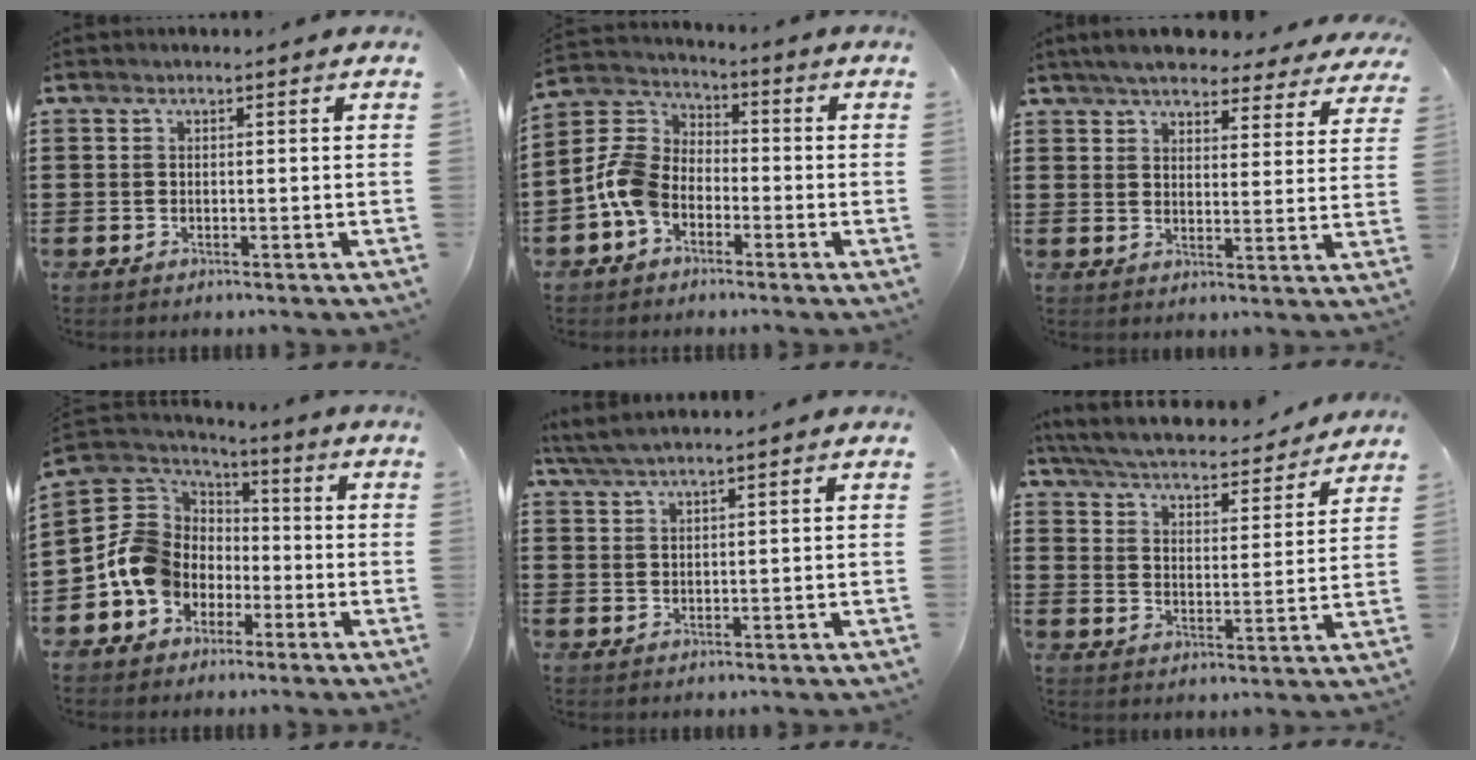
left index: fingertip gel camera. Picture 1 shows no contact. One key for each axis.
{"total": 7.4, "fx": -3.0, "fy": 5.4, "fz": 4.2, "tx": -0.133, "ty": 0.002, "tz": -0.069}
{"total": 5.7, "fx": 5.4, "fy": 0.7, "fz": 1.7, "tx": -0.056, "ty": -0.020, "tz": 0.097}
{"total": 11.0, "fx": -3.5, "fy": 9.6, "fz": 4.1, "tx": -0.135, "ty": 0.012, "tz": -0.070}
{"total": 3.0, "fx": 2.6, "fy": -0.1, "fz": 1.5, "tx": -0.036, "ty": 0.001, "tz": 0.049}
{"total": 5.0, "fx": 4.8, "fy": 0.0, "fz": 1.3, "tx": -0.049, "ty": -0.035, "tz": 0.078}